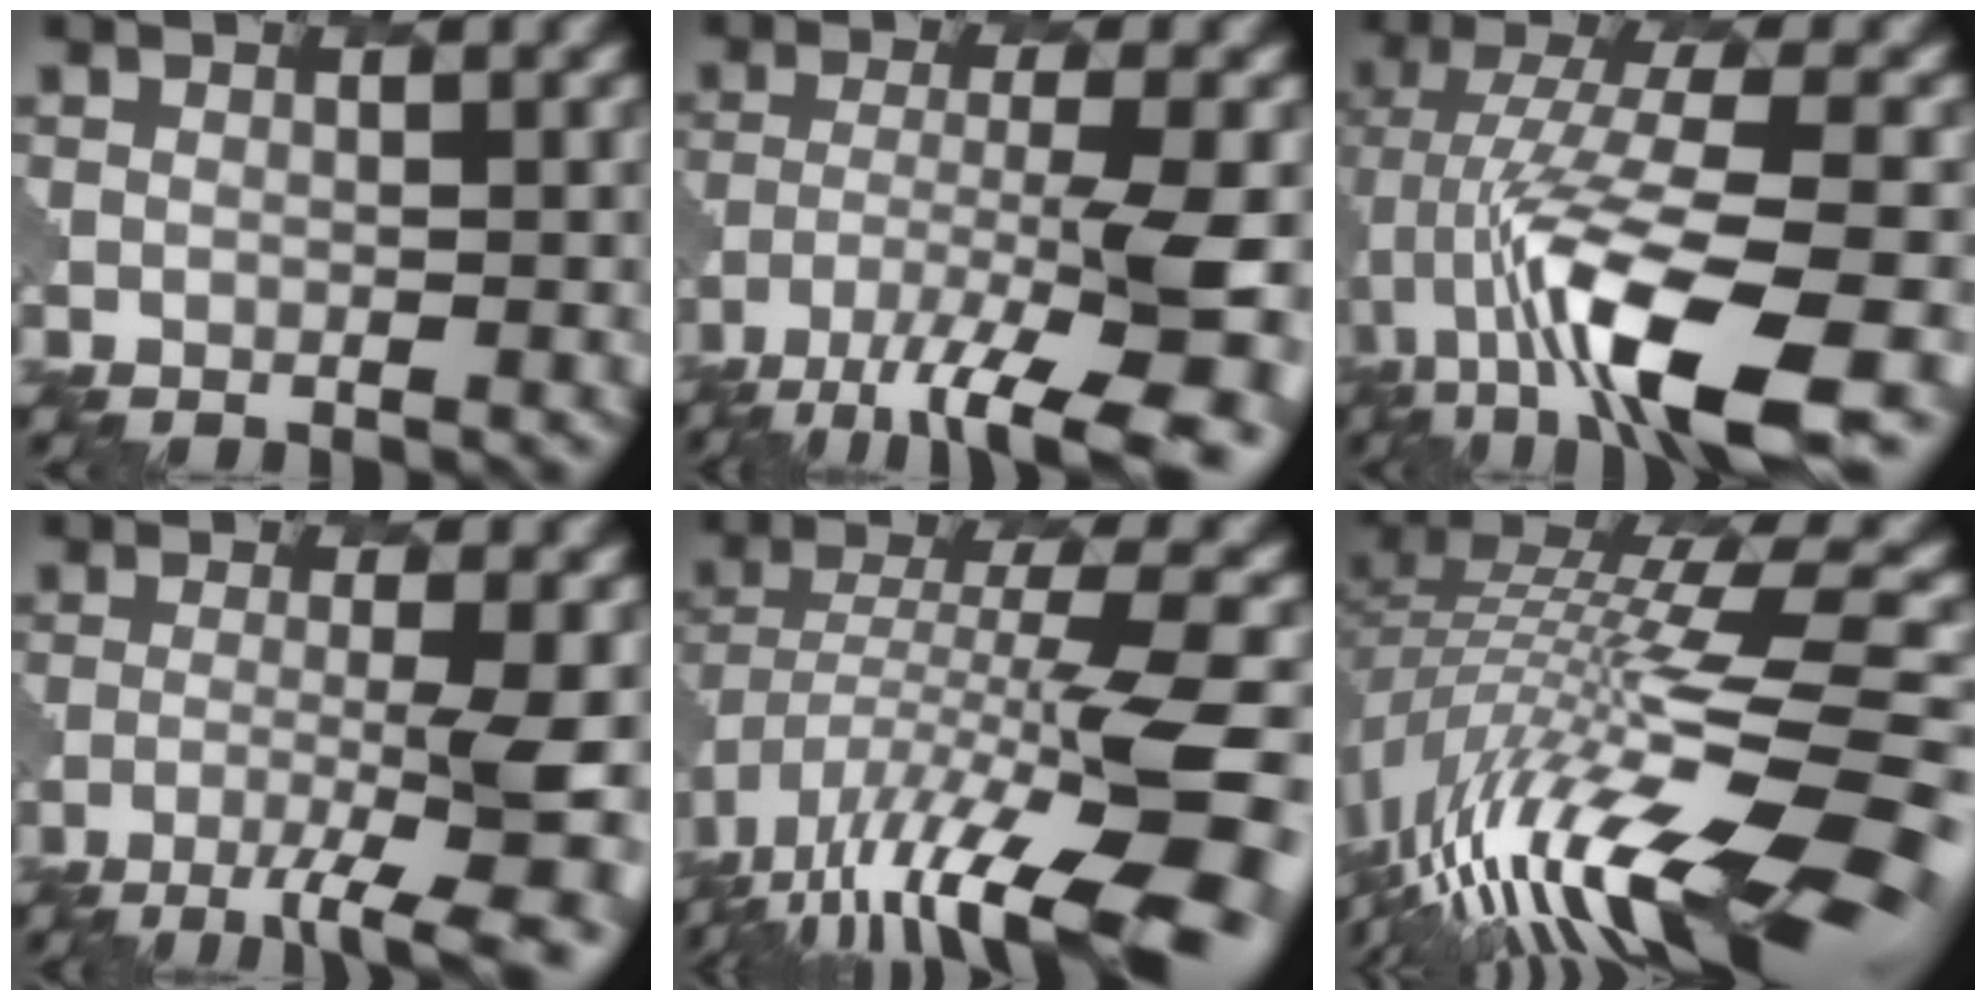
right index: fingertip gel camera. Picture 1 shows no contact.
{"total": 11.5, "force": [-7.1, 2.7, 8.6], "torque": [-0.167, -0.019, -0.106]}
{"total": 11.6, "force": [-4.2, 3.3, 10.3], "torque": [-0.191, 0.006, -0.074]}
{"total": 7.0, "force": [-3.6, 1.2, 5.8], "torque": [-0.088, -0.005, -0.063]}
{"total": 14.3, "force": [-7.5, 4.2, 11.4], "torque": [-0.217, 0.006, -0.121]}
{"total": 14.8, "force": [-6.3, 3.7, 12.9], "torque": [-0.252, 0.032, -0.116]}